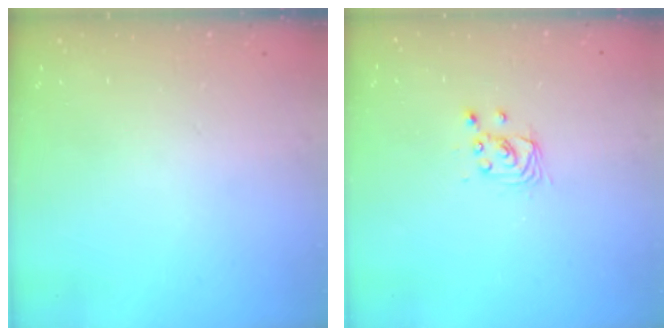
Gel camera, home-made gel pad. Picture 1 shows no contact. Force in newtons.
{"total": 2.8, "press": 2.8, "slide": 0.2}